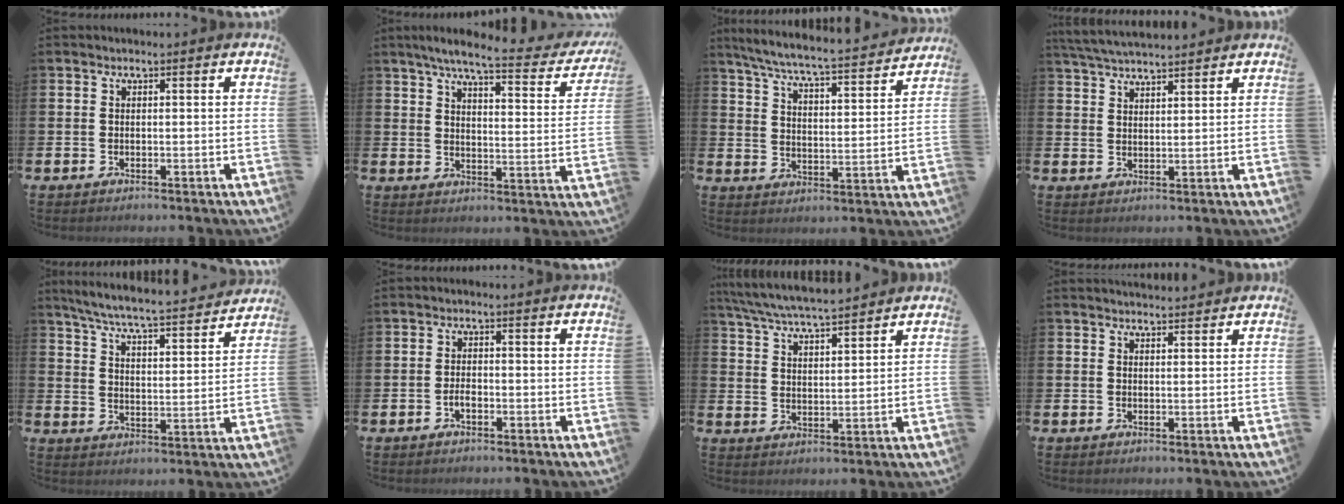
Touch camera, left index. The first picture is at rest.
{"total": 6.4, "force": [5.2, 0.8, 3.6], "torque": [-0.076, -0.034, 0.079]}
{"total": 6.6, "force": [6.1, 0.3, 2.5], "torque": [-0.076, -0.049, 0.102]}
{"total": 4.5, "force": [4.4, 0.4, 0.9], "torque": [-0.033, -0.016, 0.081]}
{"total": 6.6, "force": [6.1, 0.2, 2.4], "torque": [-0.073, -0.048, 0.101]}
{"total": 1.5, "force": [-0.7, 0.7, 1.1], "torque": [-0.017, -0.001, -0.015]}
{"total": 6.3, "force": [6.1, 0.3, 1.5], "torque": [-0.052, -0.034, 0.108]}
{"total": 2.1, "force": [2.1, 0.2, 0.1], "torque": [0.009, -0.013, 0.035]}